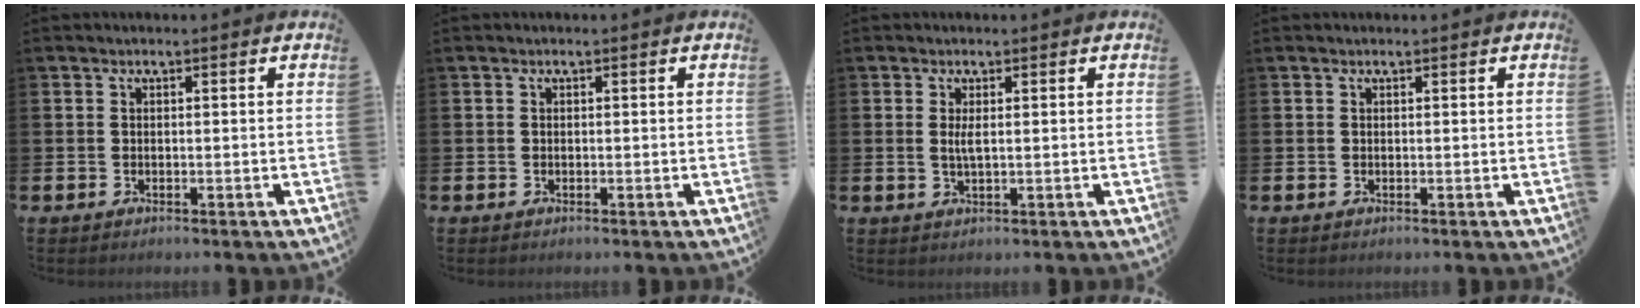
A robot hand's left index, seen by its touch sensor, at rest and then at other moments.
{"total": 0.0}
{"total": 1.7, "force": [0.4, 0.4, 1.6], "torque": [-0.023, -0.002, 0.004]}
{"total": 0.0}